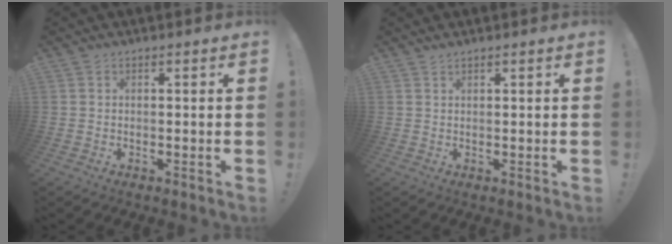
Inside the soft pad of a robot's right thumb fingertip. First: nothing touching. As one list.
[{"total": 1.0, "force": [0.9, -0.1, 0.4], "torque": [-0.005, -0.003, 0.015]}]